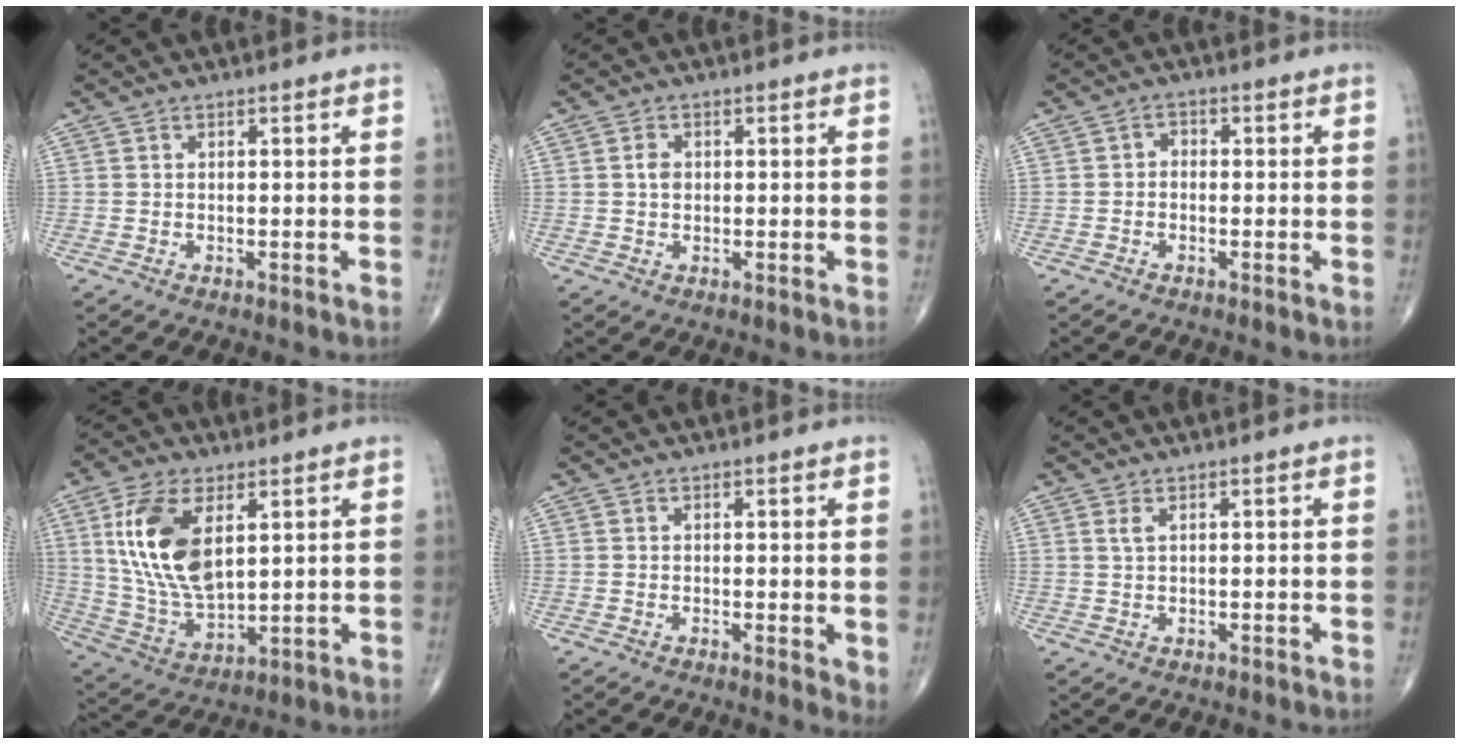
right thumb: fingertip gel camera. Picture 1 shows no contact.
{"total": 2.2, "force": [0.2, 1.7, 1.4], "torque": [-0.019, 0.002, 0.003]}
{"total": 1.7, "force": [-0.4, 1.3, 1.0], "torque": [-0.002, 0.007, -0.015]}
{"total": 16.1, "force": [4.9, 8.2, 12.9], "torque": [-0.250, -0.020, 0.104]}
{"total": 2.6, "force": [0.4, 1.0, 2.4], "torque": [-0.035, -0.011, 0.004]}
{"total": 1.1, "force": [0.6, 0.3, 0.9], "torque": [-0.020, 0.005, 0.013]}